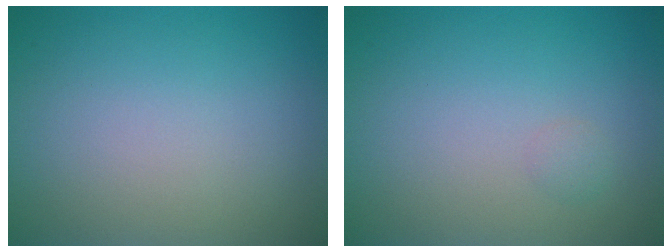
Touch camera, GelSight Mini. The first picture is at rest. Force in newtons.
{"total": 0.6, "press": 0.6, "slide": 0.0}